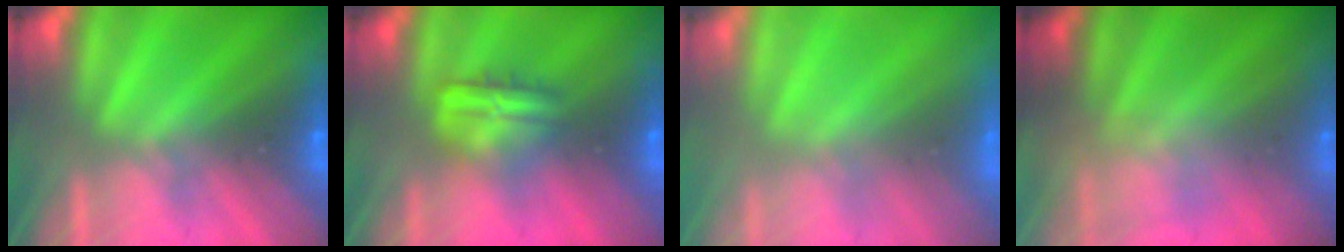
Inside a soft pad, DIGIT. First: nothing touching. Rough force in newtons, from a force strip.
{"total": 8.0}
{"total": 7.6}
{"total": 2.3}